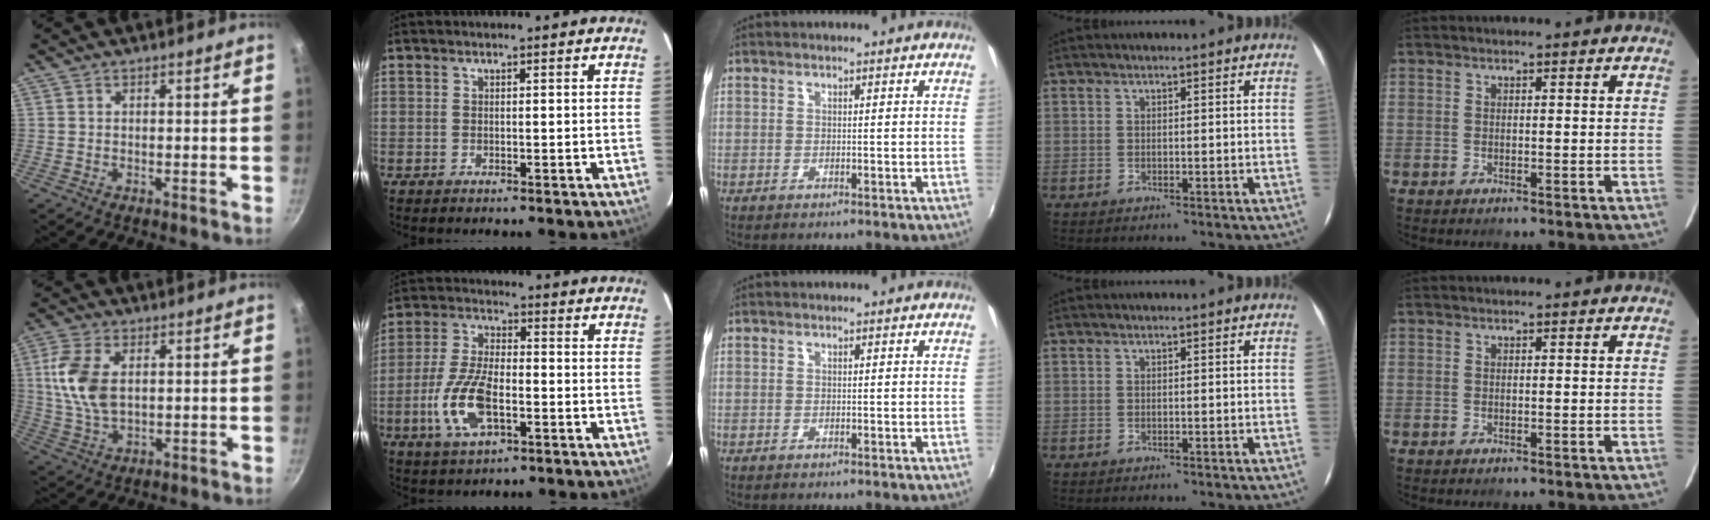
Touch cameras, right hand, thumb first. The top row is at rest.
{"thumb": {"total": 10.7, "force": [1.9, 6.2, 8.5], "torque": [-0.169, -0.003, 0.038]}, "index": {"total": 11.6, "force": [-3.9, 4.9, 9.8], "torque": [-0.210, -0.002, -0.072]}}